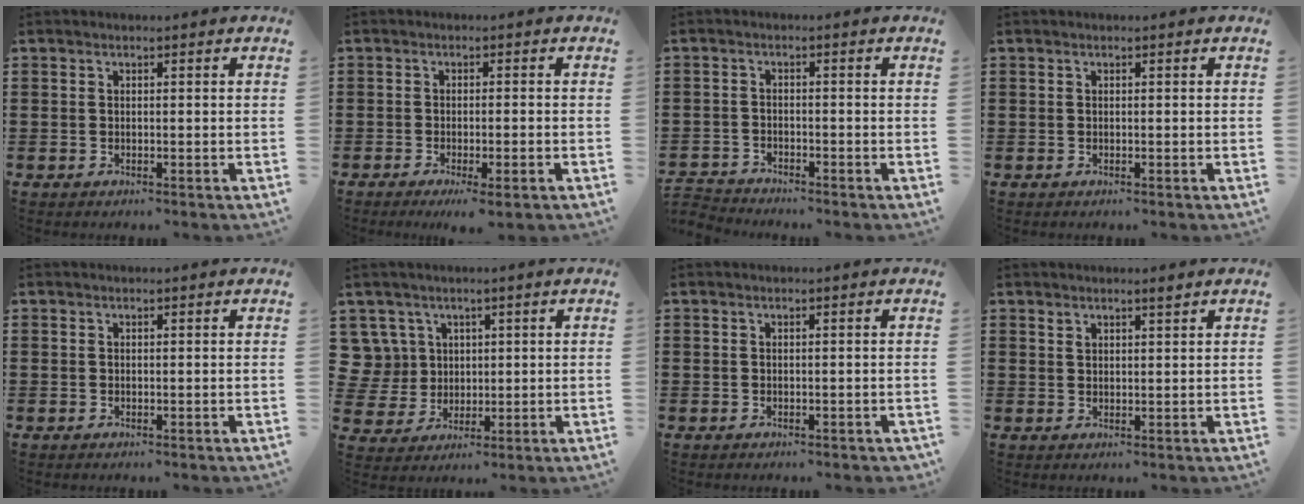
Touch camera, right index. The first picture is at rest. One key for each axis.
{"total": 1.8, "fx": -1.3, "fy": -0.1, "fz": 1.3, "tx": -0.021, "ty": -0.002, "tz": -0.024}
{"total": 2.3, "fx": -2.2, "fy": 0.4, "fz": -0.3, "tx": -0.003, "ty": 0.001, "tz": -0.050}
{"total": 0.0}
{"total": 0.0}
{"total": 6.6, "fx": 2.1, "fy": 6.1, "fz": 1.0, "tx": -0.062, "ty": 0.012, "tz": 0.043}
{"total": 0.0}
{"total": 1.7, "fx": 1.5, "fy": 0.2, "fz": 0.8, "tx": -0.016, "ty": 0.000, "tz": 0.026}